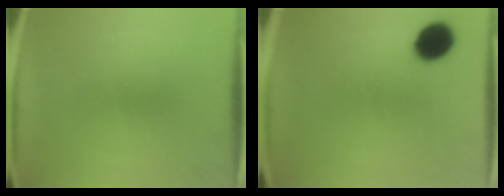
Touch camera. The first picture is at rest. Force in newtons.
{"total": 8.5}